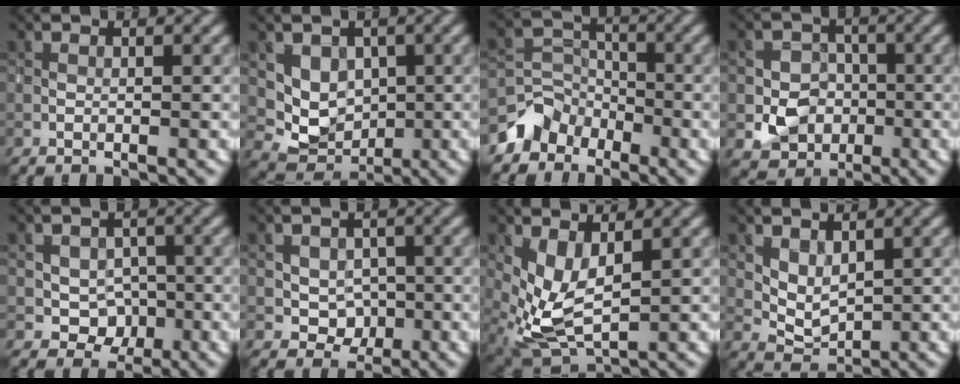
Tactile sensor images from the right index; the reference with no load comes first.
{"total": 4.5, "force": [1.4, 3.7, 2.1], "torque": [-0.033, -0.010, 0.027]}
{"total": 3.2, "force": [-2.4, 2.2, 0.1], "torque": [0.006, 0.004, -0.049]}
{"total": 4.0, "force": [-0.8, 3.6, 1.5], "torque": [-0.010, 0.000, -0.017]}
{"total": 2.9, "force": [-0.3, 2.5, 1.3], "torque": [-0.009, -0.002, -0.004]}
{"total": 2.5, "force": [0.0, 2.2, 1.1], "torque": [-0.011, -0.002, 0.000]}
{"total": 4.1, "force": [1.2, 1.8, 3.4], "torque": [-0.083, -0.010, 0.028]}
{"total": 2.3, "force": [1.4, 1.3, 1.2], "torque": [-0.022, -0.007, 0.034]}